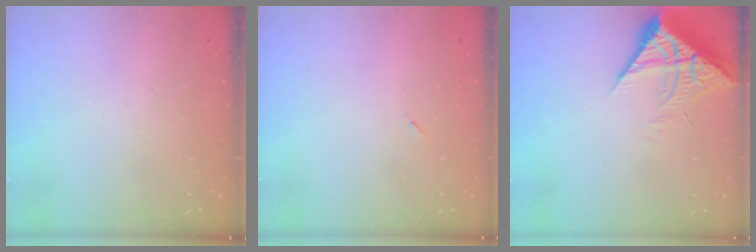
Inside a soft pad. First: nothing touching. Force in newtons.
{"total": 2.6, "press": 2.3, "slide": 1.2}
{"total": 7.7, "press": 7.6, "slide": 0.8}